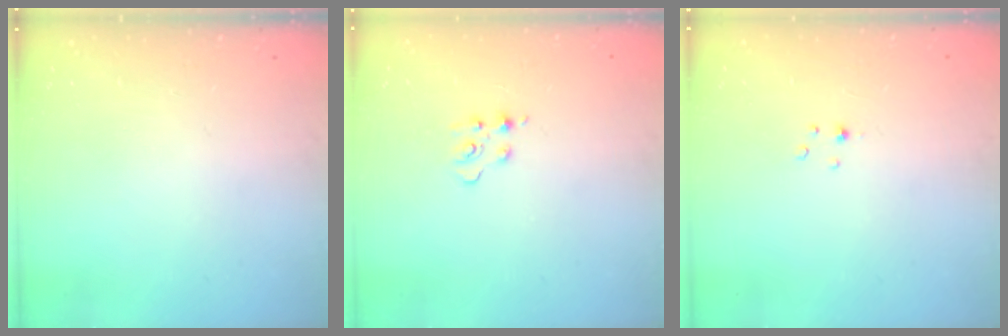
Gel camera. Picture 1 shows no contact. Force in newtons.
{"total": 3.9, "press": 3.9, "slide": 0.5}
{"total": 1.5, "press": 1.4, "slide": 0.2}